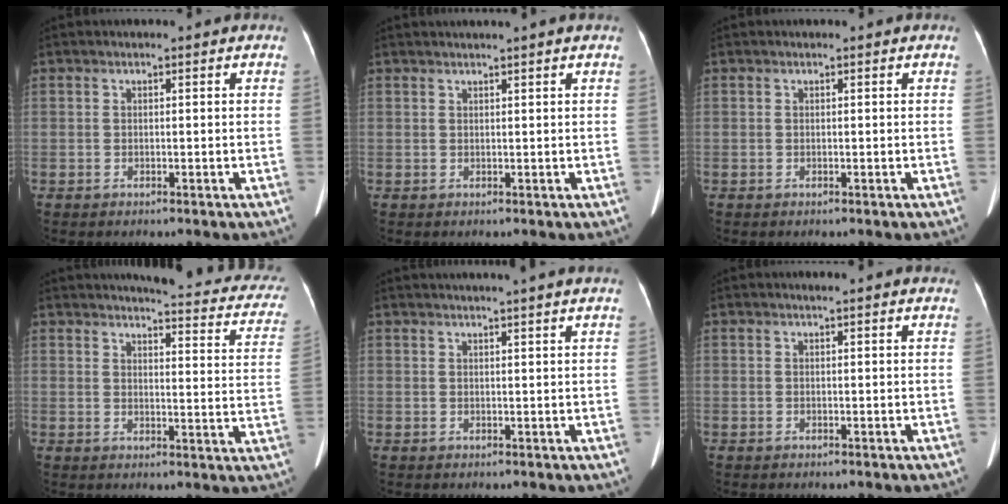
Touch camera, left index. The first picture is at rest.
{"total": 2.2, "force": [1.8, -0.7, 1.0], "torque": [-0.014, 0.012, 0.034]}
{"total": 0.0}
{"total": 17.9, "force": [16.3, 3.2, 6.8], "torque": [-0.060, -0.053, 0.160]}
{"total": 6.1, "force": [5.3, -1.2, 2.8], "torque": [-0.033, 0.017, 0.059]}
{"total": 2.9, "force": [2.6, 0.1, 1.3], "torque": [-0.019, 0.017, 0.026]}